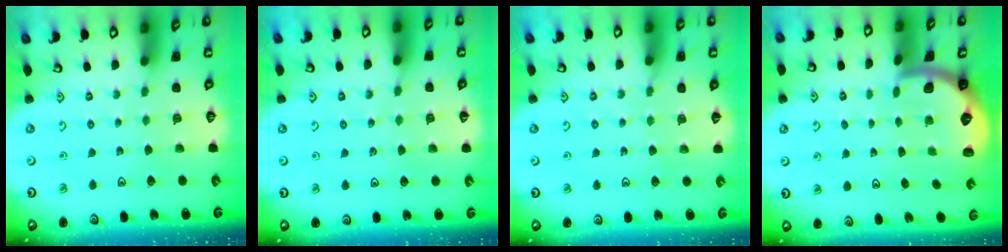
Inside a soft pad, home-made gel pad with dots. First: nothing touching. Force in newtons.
{"total": 2.7, "press": 2.7, "slide": 0.2}
{"total": 3.5, "press": 3.5, "slide": 0.4}
{"total": 1.6, "press": 1.6, "slide": 0.1}